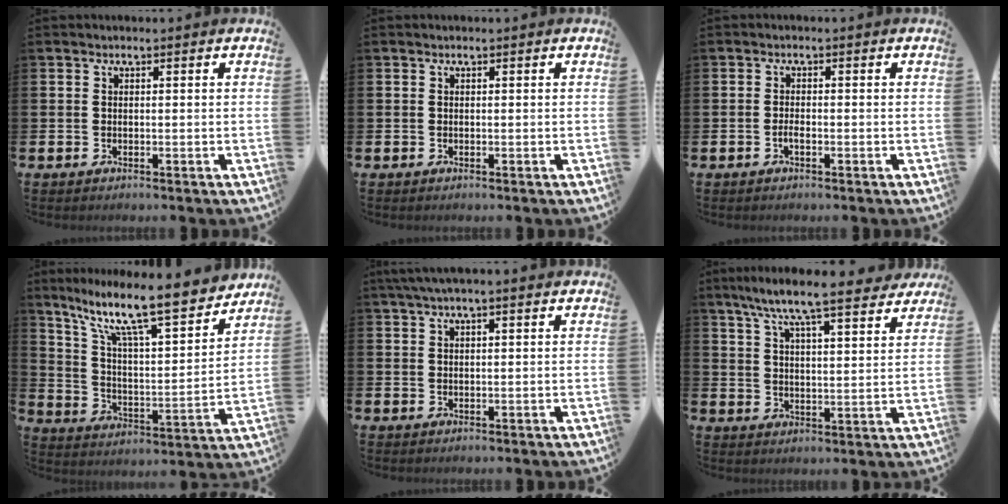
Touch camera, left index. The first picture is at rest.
{"total": 0.0}
{"total": 1.0, "force": [-0.6, 0.3, 0.8], "torque": [-0.018, 0.000, -0.010]}
{"total": 13.4, "force": [10.9, 2.5, 7.3], "torque": [-0.159, -0.077, 0.182]}
{"total": 2.6, "force": [2.0, 0.2, 1.6], "torque": [-0.038, 0.005, 0.038]}
{"total": 9.4, "force": [8.6, 0.8, 3.9], "torque": [-0.090, -0.048, 0.148]}